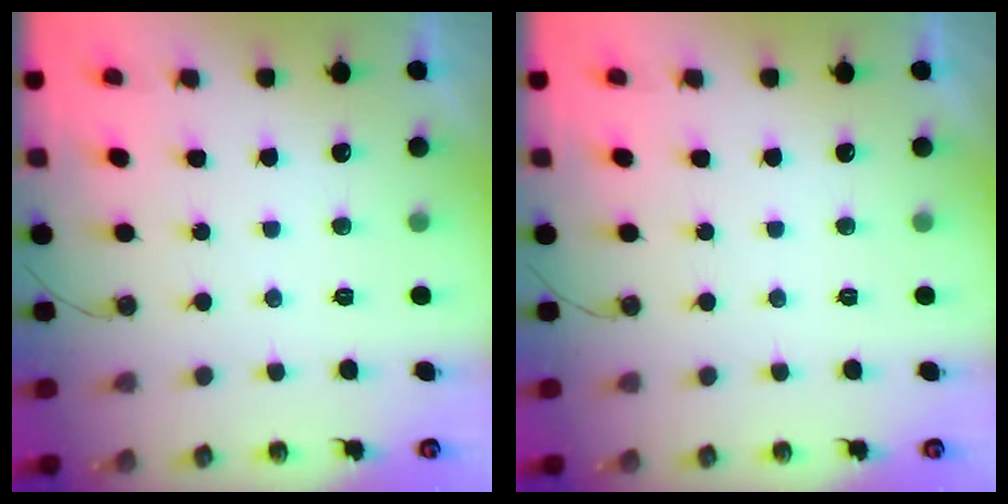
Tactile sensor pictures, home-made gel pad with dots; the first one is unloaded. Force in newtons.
{"total": 0.0}